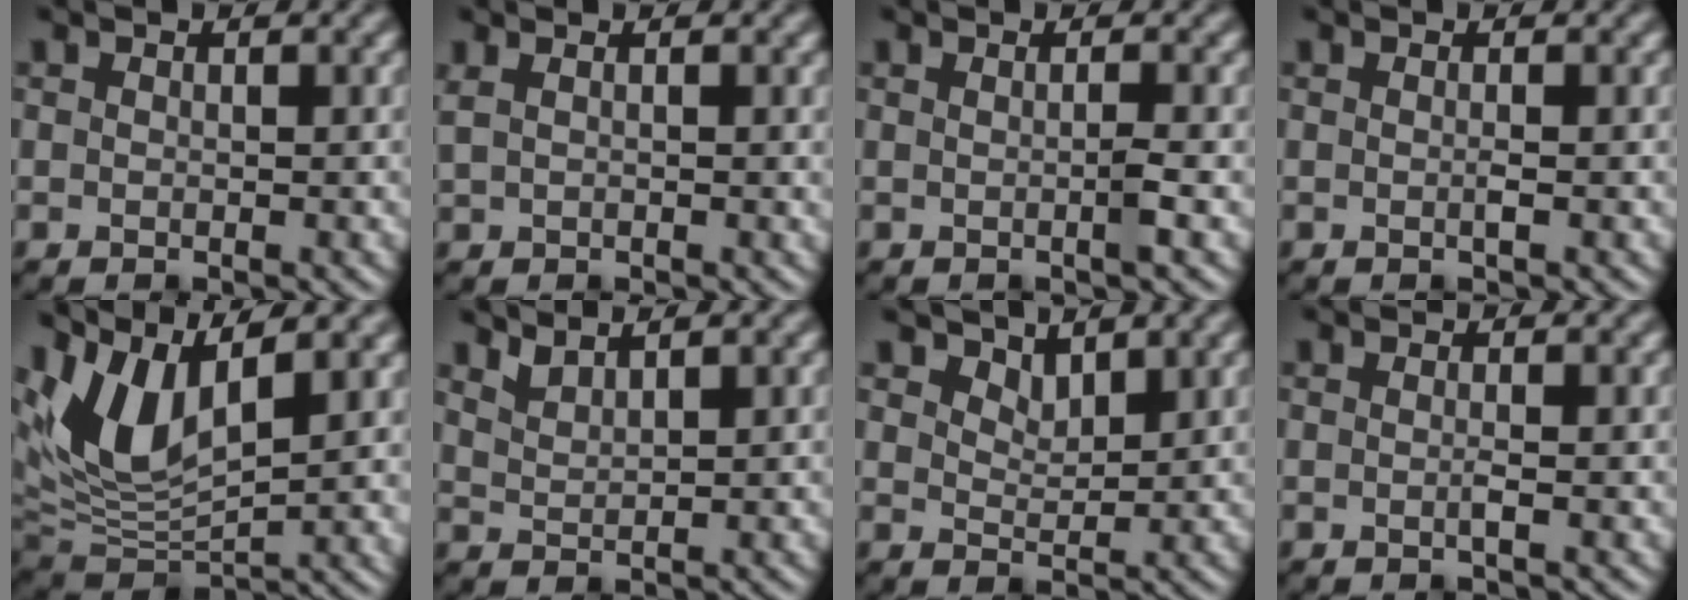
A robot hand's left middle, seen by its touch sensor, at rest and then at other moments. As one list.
[{"total": 1.6, "force": [1.1, 0.5, 1.1], "torque": [-0.014, 0.003, 0.023]}, {"total": 1.6, "force": [-0.1, 0.4, 1.6], "torque": [-0.020, 0.003, -0.008]}, {"total": 0.7, "force": [-0.1, 0.1, 0.7], "torque": [-0.010, 0.002, -0.004]}, {"total": 8.8, "force": [3.9, 4.0, 6.7], "torque": [-0.143, 0.008, 0.075]}, {"total": 1.9, "force": [1.8, 0.3, 0.6], "torque": [-0.012, 0.005, 0.040]}, {"total": 3.1, "force": [2.8, 0.9, 0.8], "torque": [-0.024, -0.015, 0.054]}, {"total": 0.9, "force": [-0.2, 0.2, 0.9], "torque": [-0.010, 0.003, -0.007]}]